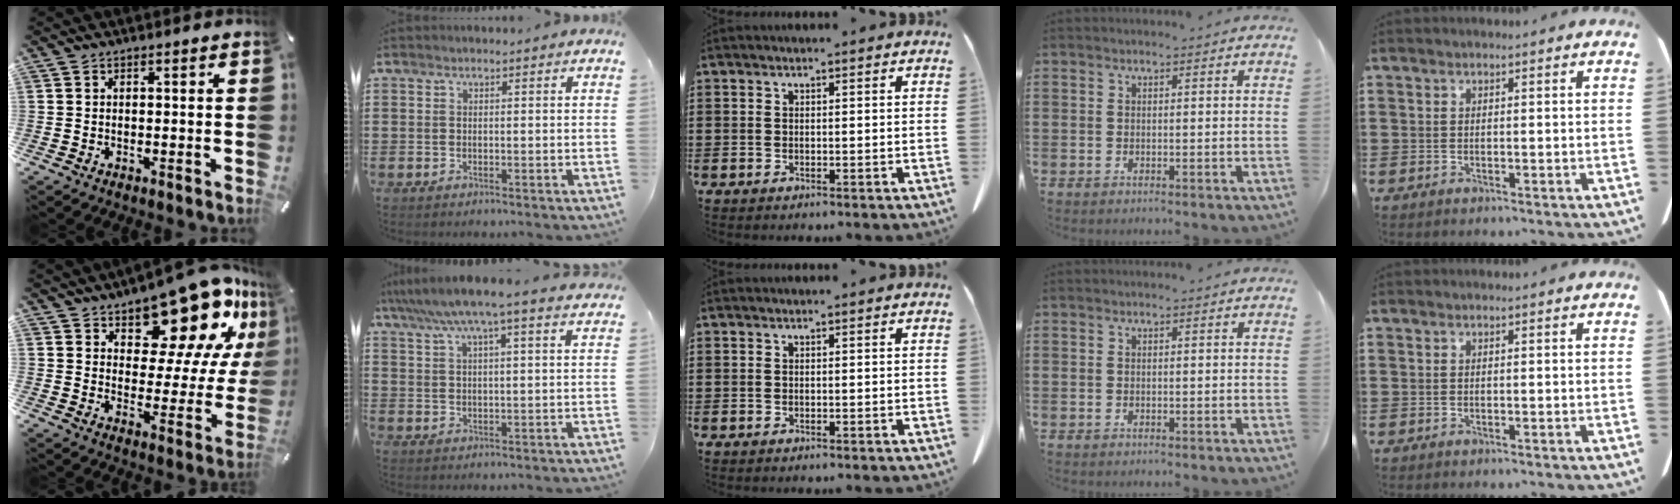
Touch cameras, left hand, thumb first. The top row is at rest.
{"thumb": {"total": 17.9, "force": [13.8, 7.9, 8.3], "torque": [-0.112, -0.115, 0.234]}, "index": {"total": 7.1, "force": [5.6, -0.1, 4.3], "torque": [-0.101, -0.019, 0.096]}}